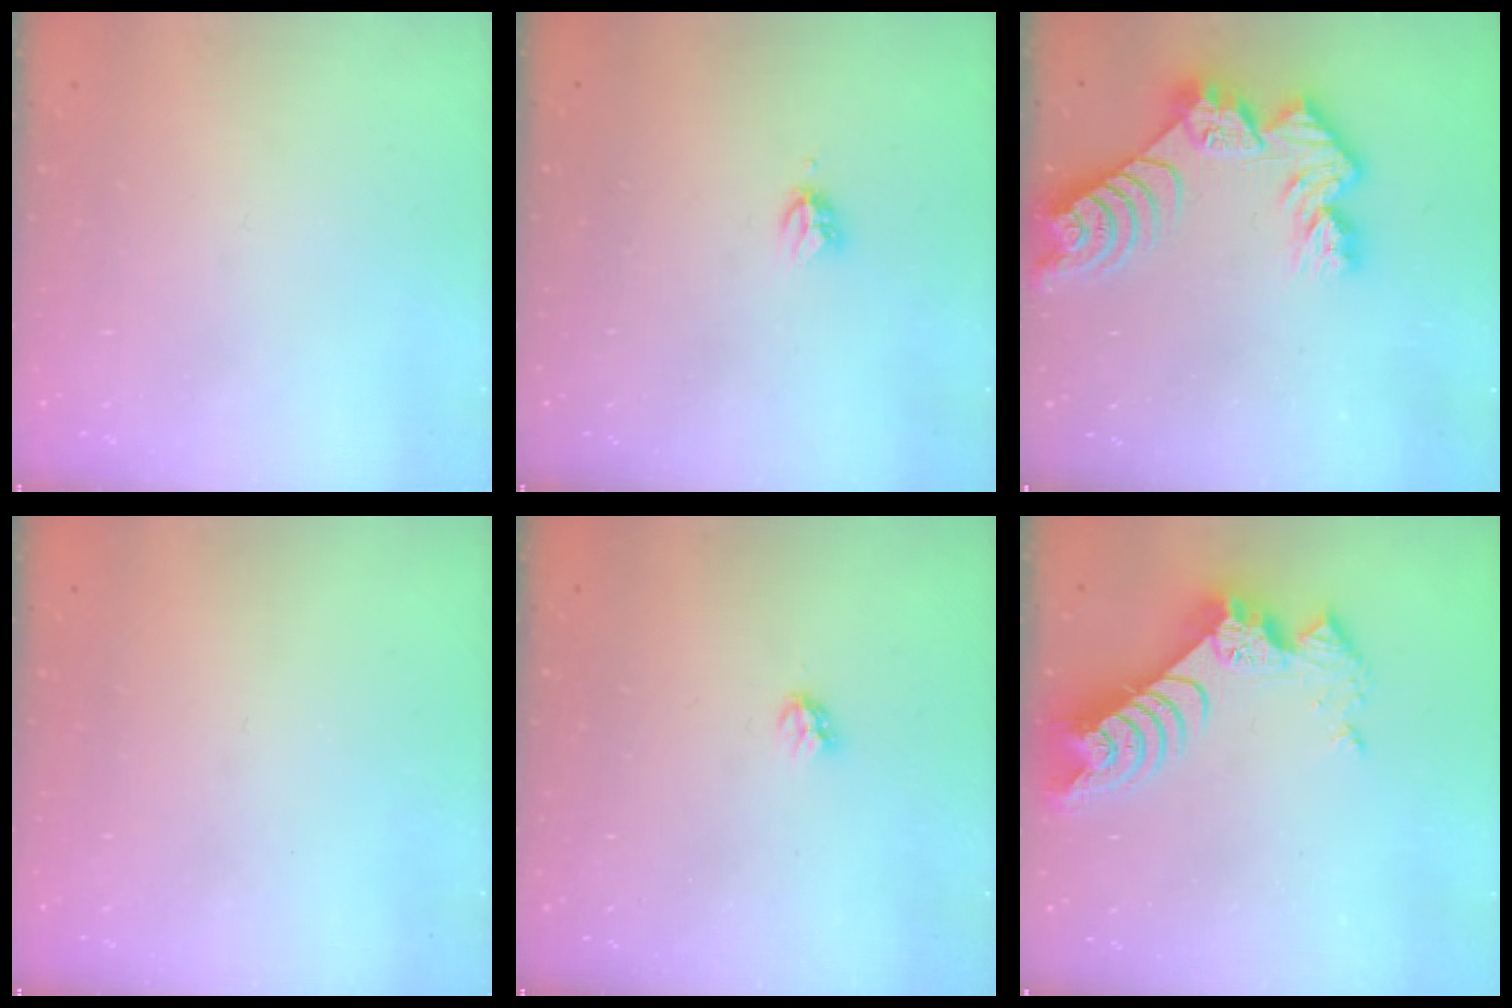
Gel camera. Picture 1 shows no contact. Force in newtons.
{"total": 3.7, "press": 3.6, "slide": 0.5}
{"total": 11.9, "press": 11.8, "slide": 1.0}
{"total": 0.0}
{"total": 2.4, "press": 2.4, "slide": 0.3}
{"total": 10.5, "press": 10.5, "slide": 0.8}